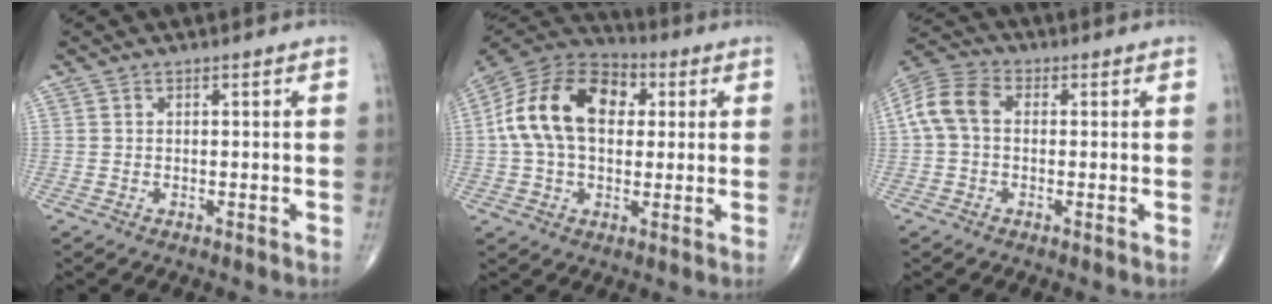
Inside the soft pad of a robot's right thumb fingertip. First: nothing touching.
{"total": 18.1, "force": [2.8, 11.9, 13.4], "torque": [-0.230, 0.026, 0.040]}
{"total": 8.3, "force": [0.4, 5.8, 5.9], "torque": [-0.121, 0.028, -0.001]}